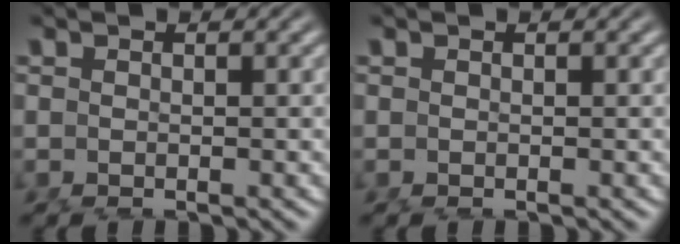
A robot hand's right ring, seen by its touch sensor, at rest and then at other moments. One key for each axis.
{"total": 0.0}